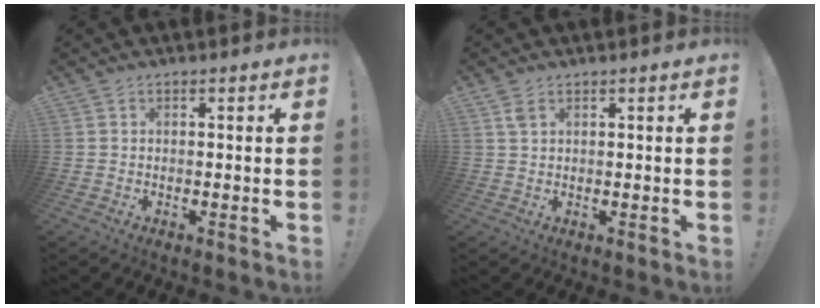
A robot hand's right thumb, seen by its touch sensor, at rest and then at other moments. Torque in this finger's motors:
{"motor_torque": [-0.10, 0.04, 0.12, 0.21, 0.00]}